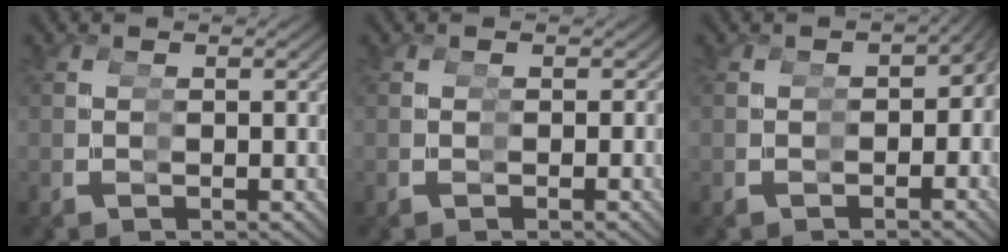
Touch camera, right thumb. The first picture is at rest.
{"total": 1.4, "force": [-0.1, 1.4, 0.3], "torque": [0.010, -0.010, 0.000]}
{"total": 3.6, "force": [-1.2, 2.6, 2.1], "torque": [-0.013, -0.015, -0.012]}